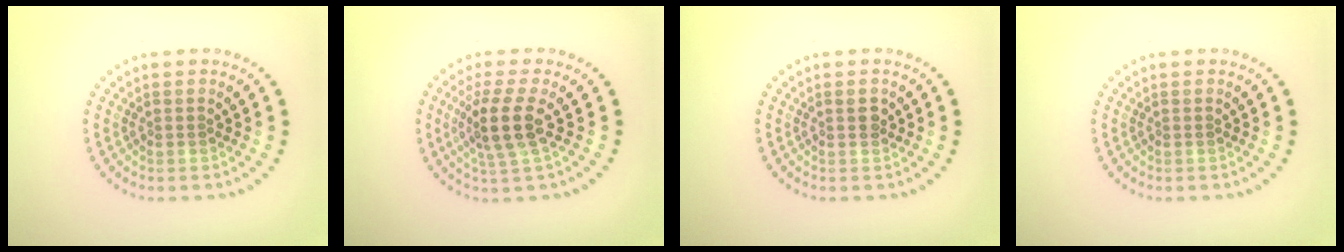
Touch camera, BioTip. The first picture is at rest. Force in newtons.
{"total": 3.7, "press": 3.0, "slide": 2.2}
{"total": 1.3, "press": 1.2, "slide": 0.4}
{"total": 0.0}